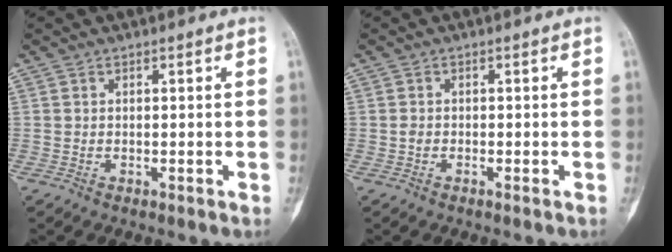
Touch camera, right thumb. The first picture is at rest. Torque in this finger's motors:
{"motor_torque": [0.18, 0.12, 0.03, -0.12, 0.04]}